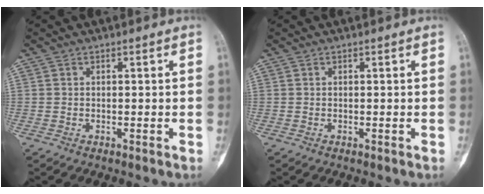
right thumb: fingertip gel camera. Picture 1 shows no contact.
{"total": 0.0}